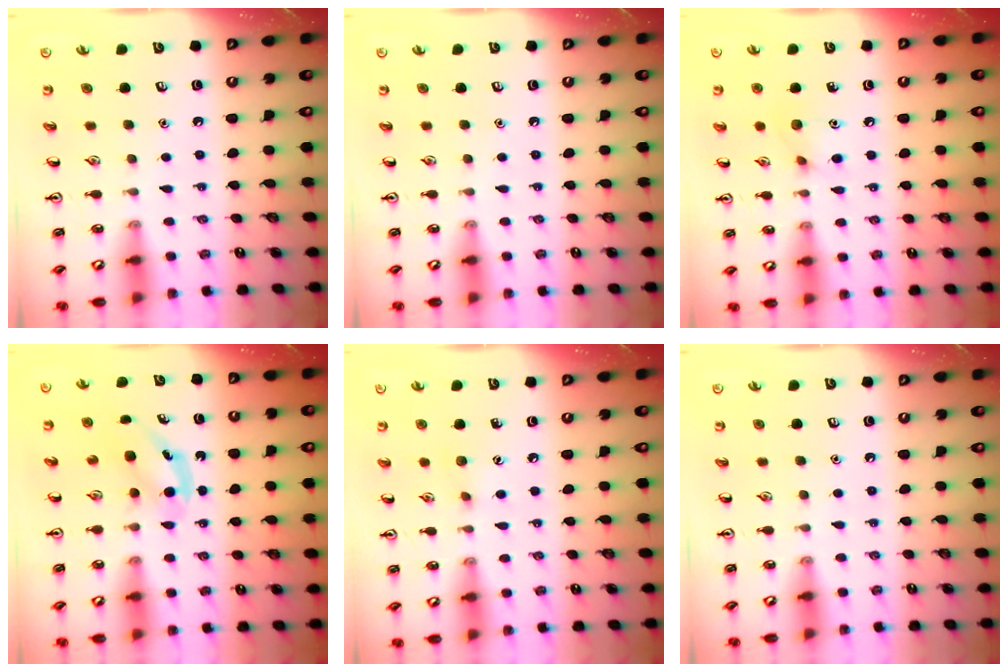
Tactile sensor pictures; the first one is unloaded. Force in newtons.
{"total": 0.0}
{"total": 6.8, "press": 6.7, "slide": 1.4}
{"total": 4.0, "press": 4.0, "slide": 0.8}
{"total": 4.7, "press": 4.5, "slide": 1.3}
{"total": 0.0}